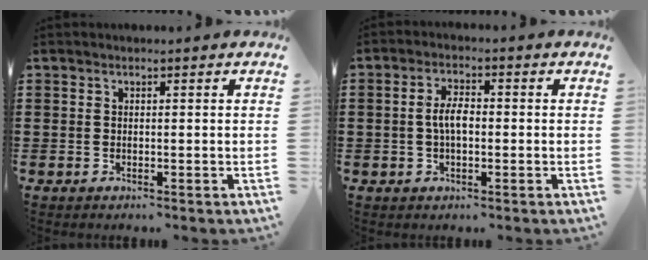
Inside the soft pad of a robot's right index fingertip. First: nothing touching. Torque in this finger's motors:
{"motor_torque": [1.06, 0.23, 0.46, 0.15]}